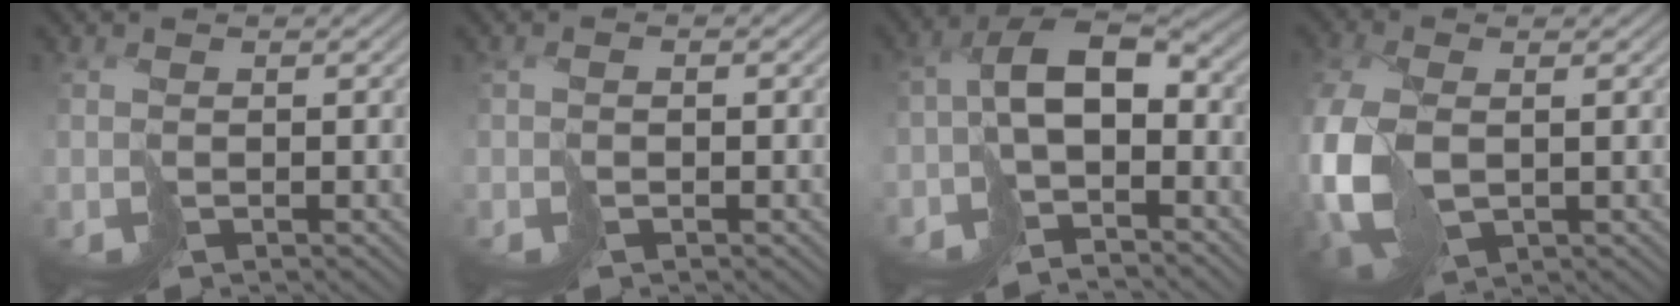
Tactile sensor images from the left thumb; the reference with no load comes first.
{"total": 0.7, "force": [-0.4, 0.3, 0.6], "torque": [-0.012, 0.000, -0.007]}
{"total": 7.8, "force": [-3.1, 3.7, 6.2], "torque": [-0.108, 0.005, -0.061]}
{"total": 11.5, "force": [-2.3, 7.0, 8.8], "torque": [-0.258, -0.036, -0.028]}